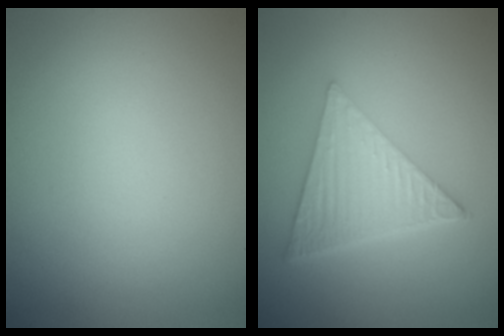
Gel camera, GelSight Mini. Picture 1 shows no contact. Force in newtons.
{"total": 6.6, "press": 4.3, "slide": 5.0}